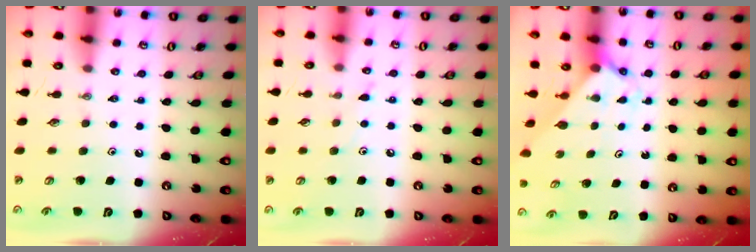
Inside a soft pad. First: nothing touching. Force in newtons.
{"total": 5.1, "press": 5.1, "slide": 0.6}
{"total": 2.0, "press": 2.0, "slide": 0.2}